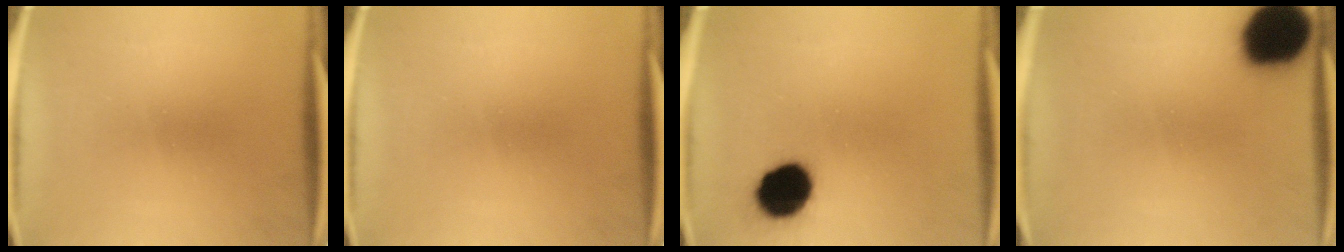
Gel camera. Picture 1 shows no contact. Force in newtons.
{"total": 0.0}
{"total": 12.9}
{"total": 19.5}